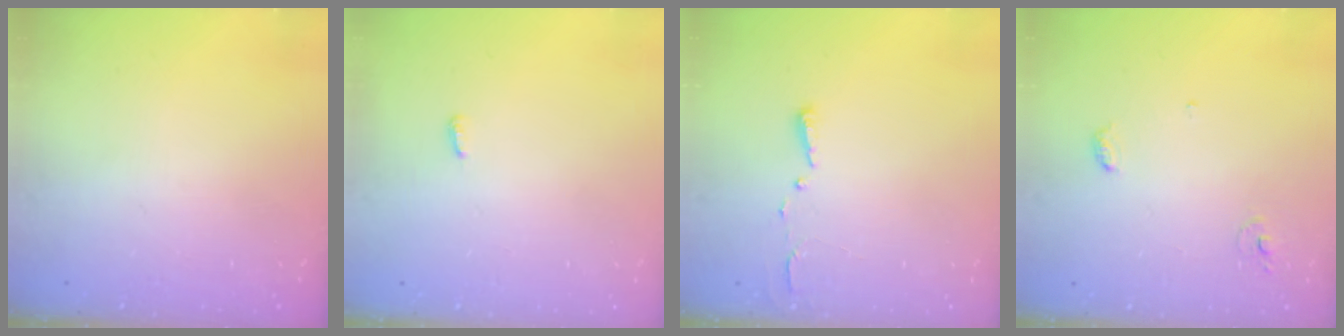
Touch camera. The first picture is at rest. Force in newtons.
{"total": 2.6, "press": 2.6, "slide": 0.2}
{"total": 2.7, "press": 2.7, "slide": 0.4}
{"total": 4.0, "press": 4.0, "slide": 0.3}